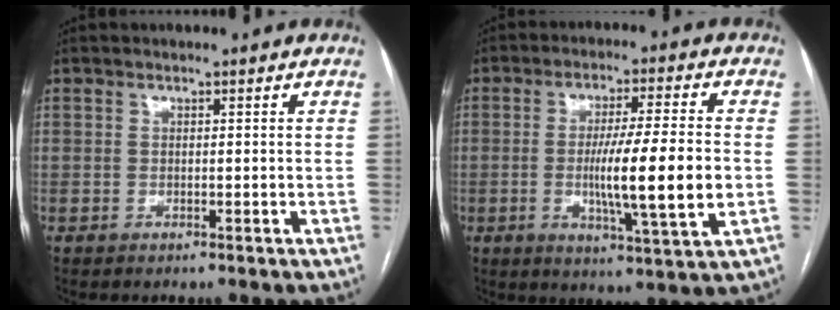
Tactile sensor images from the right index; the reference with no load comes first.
{"total": 13.1, "force": [-1.7, 0.1, 13.0], "torque": [-0.220, -0.016, -0.031]}